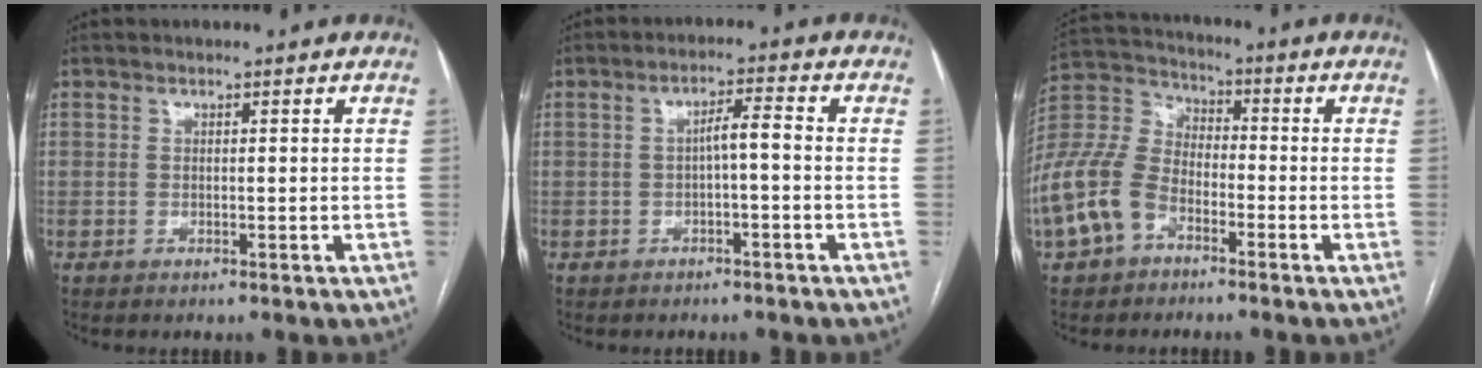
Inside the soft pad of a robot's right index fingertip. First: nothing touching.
{"total": 3.3, "force": [-0.6, 0.5, 3.2], "torque": [-0.052, 0.014, -0.007]}
{"total": 13.4, "force": [-6.3, 8.5, 8.1], "torque": [-0.209, 0.018, -0.130]}